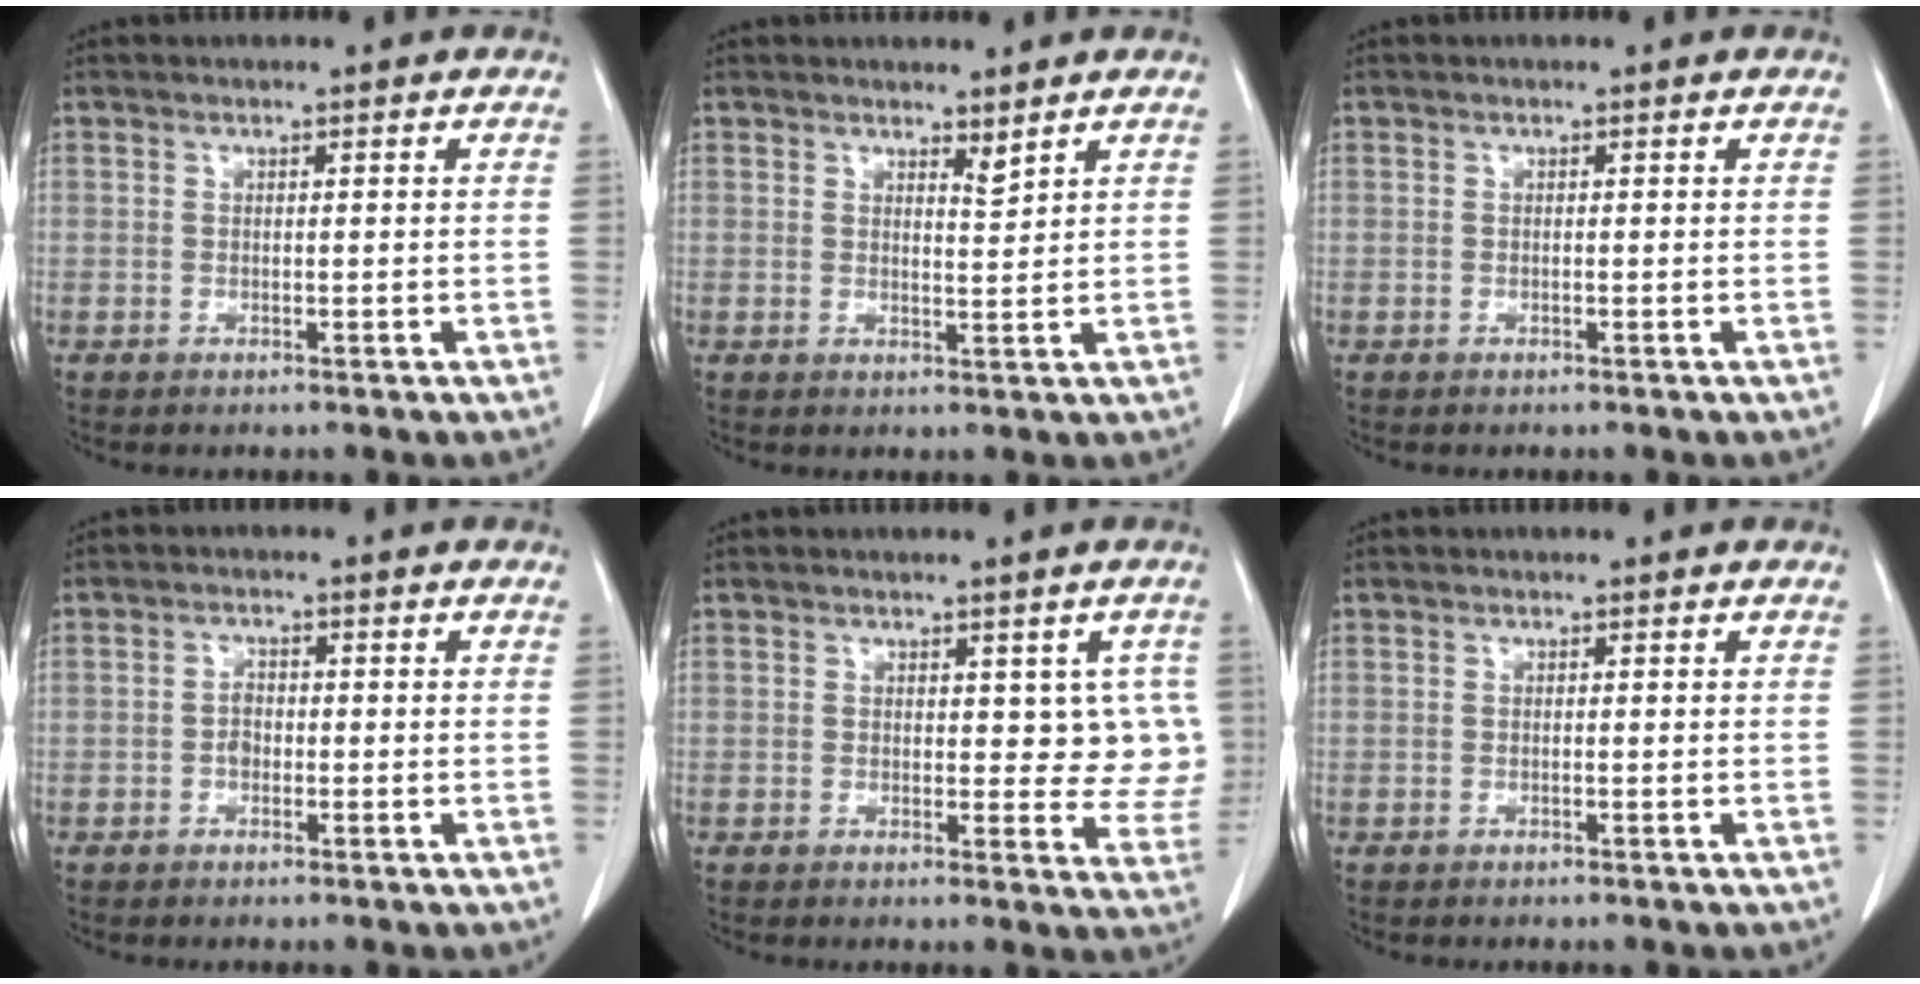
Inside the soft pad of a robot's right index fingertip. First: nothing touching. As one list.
[{"total": 1.6, "force": [1.5, 0.1, 0.7], "torque": [-0.012, -0.011, 0.027]}, {"total": 0.0}, {"total": 1.8, "force": [-0.5, 1.2, 1.3], "torque": [-0.018, 0.005, -0.009]}, {"total": 5.5, "force": [1.4, 3.3, 4.2], "torque": [-0.016, 0.001, 0.015]}, {"total": 0.0}]